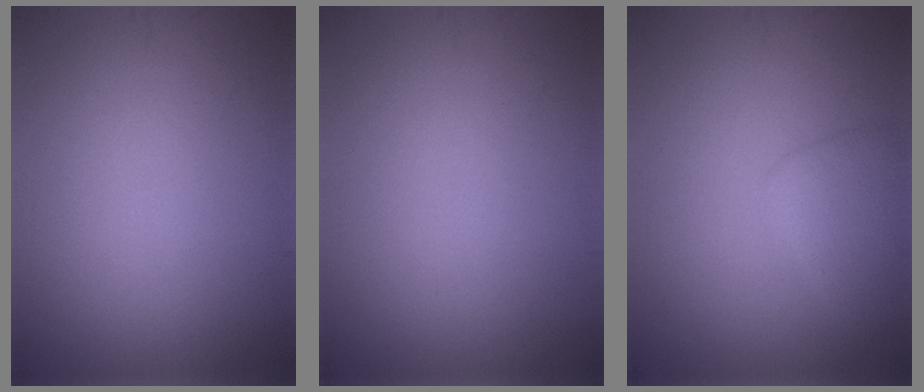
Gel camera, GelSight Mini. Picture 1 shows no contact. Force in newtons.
{"total": 0.0}
{"total": 2.6, "press": 2.6, "slide": 0.1}